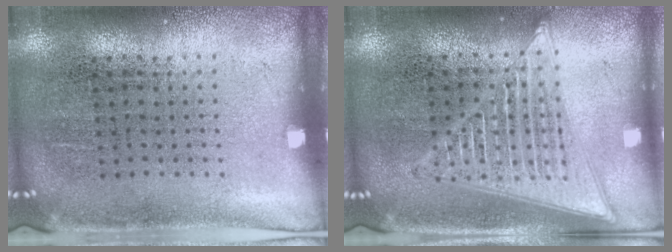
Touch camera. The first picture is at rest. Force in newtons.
{"total": 2.2, "press": 2.2, "slide": 0.3}